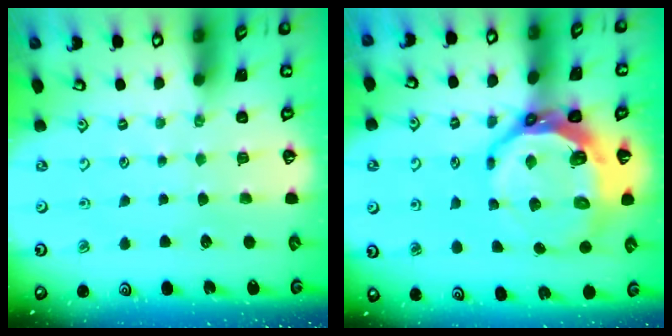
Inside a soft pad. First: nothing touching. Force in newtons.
{"total": 13.8, "press": 13.0, "slide": 4.6}